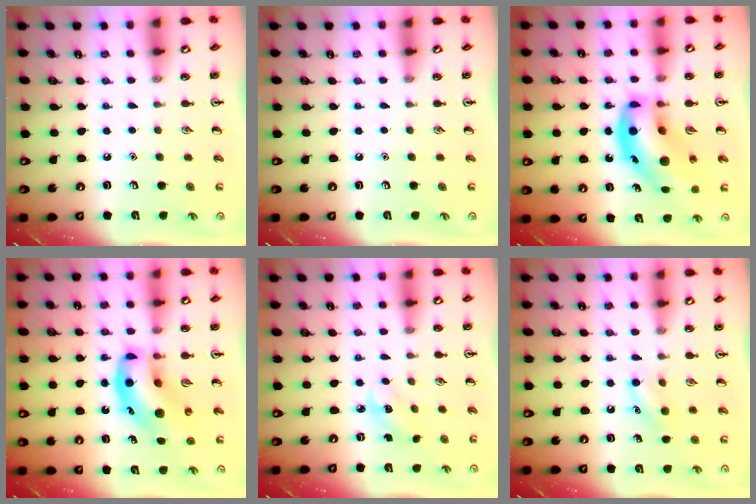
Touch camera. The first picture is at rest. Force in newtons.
{"total": 0.0}
{"total": 16.7, "press": 16.2, "slide": 4.4}
{"total": 12.3, "press": 11.9, "slide": 3.2}
{"total": 2.7, "press": 2.6, "slide": 0.7}
{"total": 8.3, "press": 8.1, "slide": 1.5}